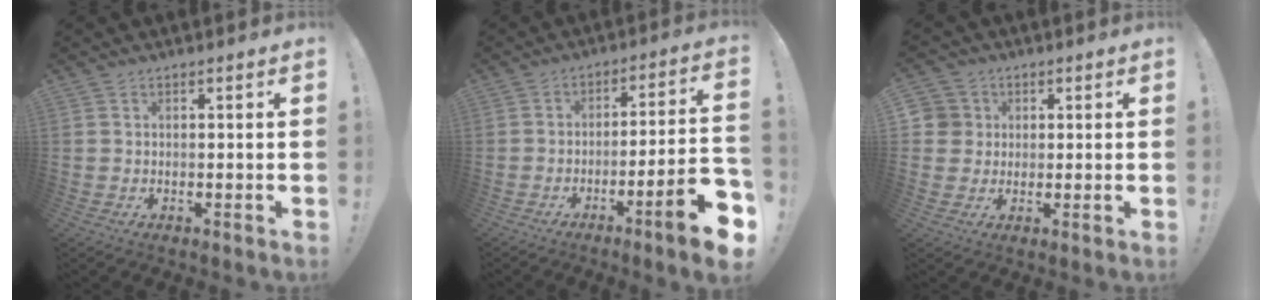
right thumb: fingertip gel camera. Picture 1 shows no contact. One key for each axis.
{"total": 13.1, "fx": -6.8, "fy": 0.9, "fz": 11.1, "tx": -0.153, "ty": 0.029, "tz": -0.104}
{"total": 5.1, "fx": 1.0, "fy": 5.0, "fz": 0.9, "tx": -0.023, "ty": -0.002, "tz": 0.019}